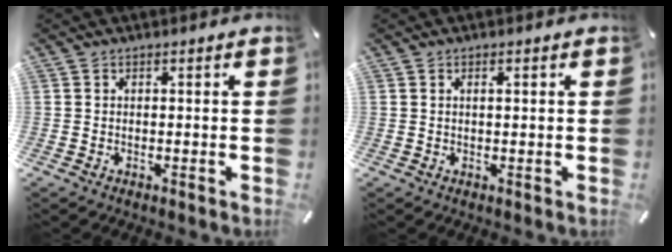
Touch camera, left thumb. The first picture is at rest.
{"total": 1.2, "force": [0.3, 0.4, 1.1], "torque": [-0.021, 0.003, 0.004]}